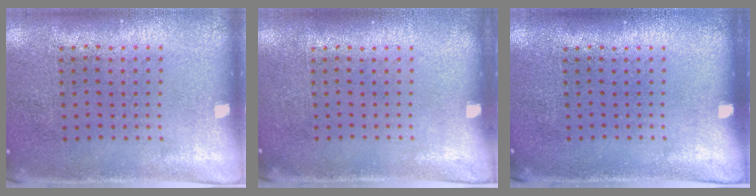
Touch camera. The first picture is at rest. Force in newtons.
{"total": 0.0}
{"total": 0.0}